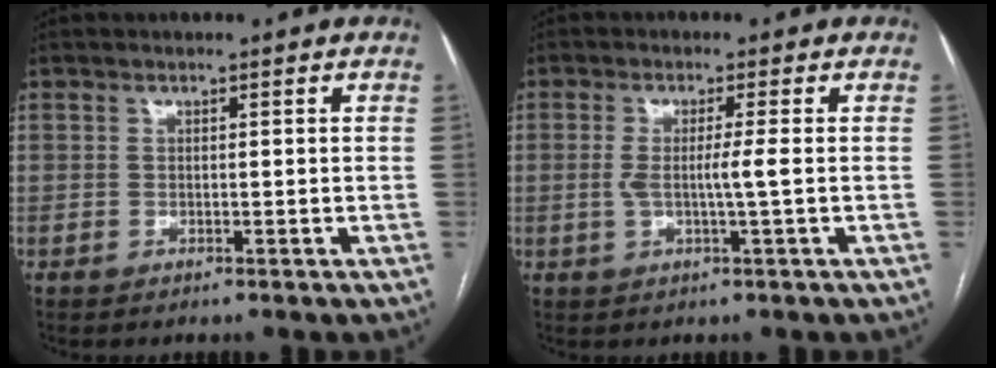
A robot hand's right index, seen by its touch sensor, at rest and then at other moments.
{"total": 3.6, "force": [-0.3, -0.5, 3.6], "torque": [-0.067, -0.003, -0.004]}